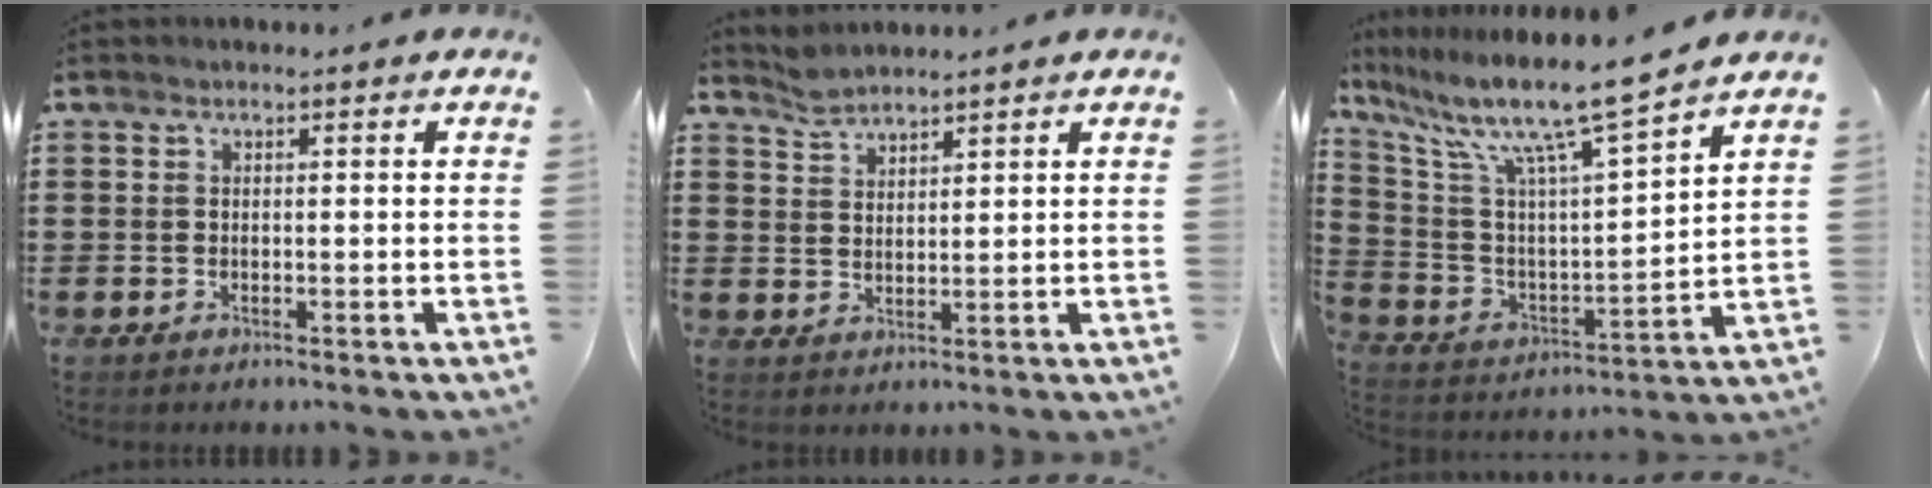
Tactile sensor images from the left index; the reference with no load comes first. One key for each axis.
{"total": 2.6, "fx": 2.6, "fy": 0.2, "fz": 0.2, "tx": -0.012, "ty": -0.001, "tz": 0.050}
{"total": 11.6, "fx": 9.0, "fy": 0.6, "fz": 7.4, "tx": -0.169, "ty": -0.061, "tz": 0.142}